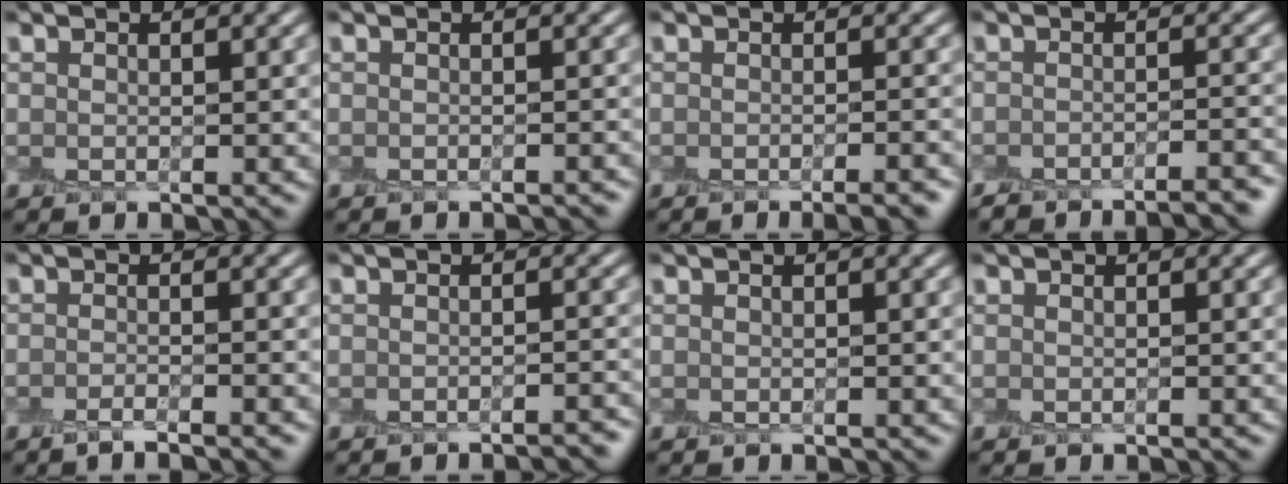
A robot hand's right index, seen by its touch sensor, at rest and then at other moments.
{"total": 1.3, "force": [-1.1, 0.3, 0.7], "torque": [0.001, 0.000, -0.016]}
{"total": 3.6, "force": [-2.1, 1.0, 2.7], "torque": [-0.013, 0.007, -0.024]}
{"total": 4.6, "force": [-4.0, 0.7, 2.0], "torque": [-0.028, 0.005, -0.058]}
{"total": 2.4, "force": [-1.7, 0.4, 1.7], "torque": [-0.018, -0.003, -0.036]}
{"total": 2.2, "force": [-1.9, 0.4, 1.2], "torque": [-0.003, 0.005, -0.025]}
{"total": 0.0}
{"total": 0.0}